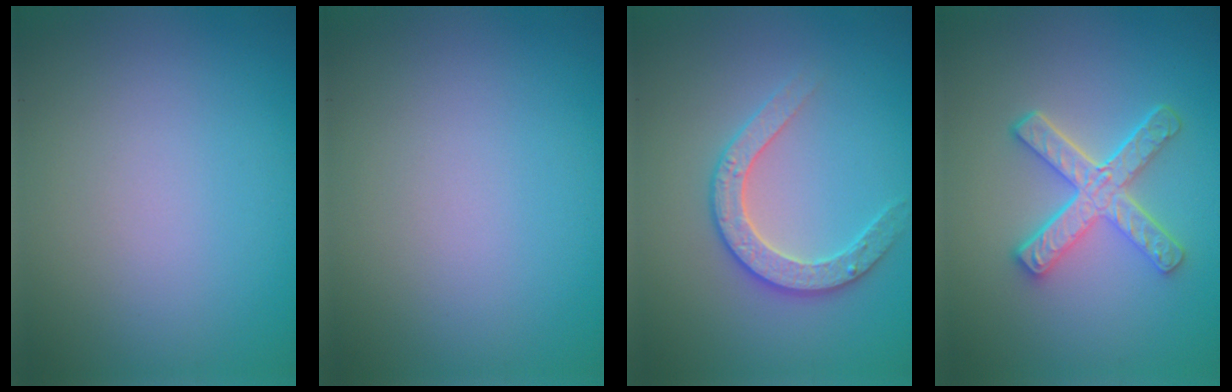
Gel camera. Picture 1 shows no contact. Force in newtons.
{"total": 0.0}
{"total": 2.8, "press": 2.7, "slide": 0.6}
{"total": 4.8, "press": 3.6, "slide": 3.2}